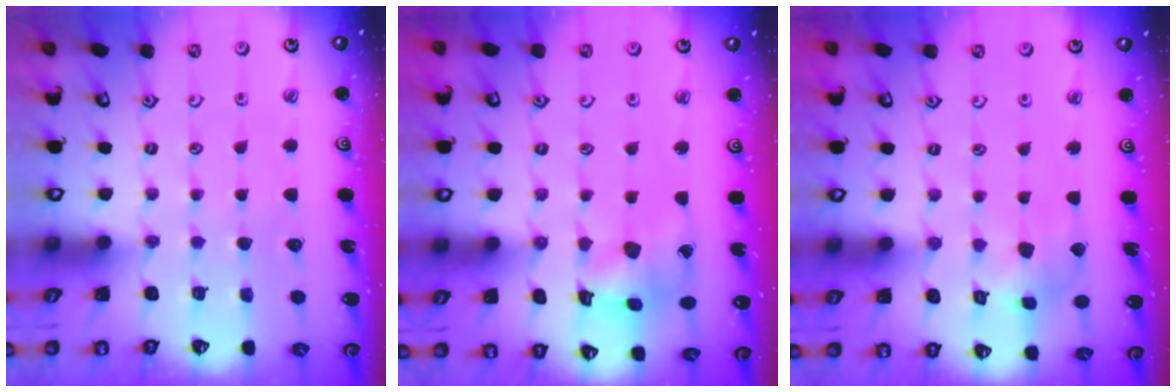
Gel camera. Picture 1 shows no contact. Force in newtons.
{"total": 12.0, "press": 11.9, "slide": 1.5}
{"total": 6.9, "press": 6.8, "slide": 0.8}